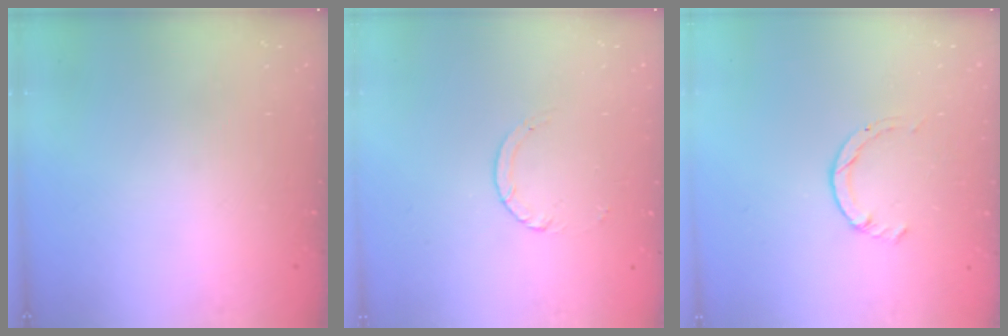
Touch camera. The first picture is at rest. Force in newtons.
{"total": 2.5, "press": 2.4, "slide": 0.2}
{"total": 1.4, "press": 1.4, "slide": 0.2}